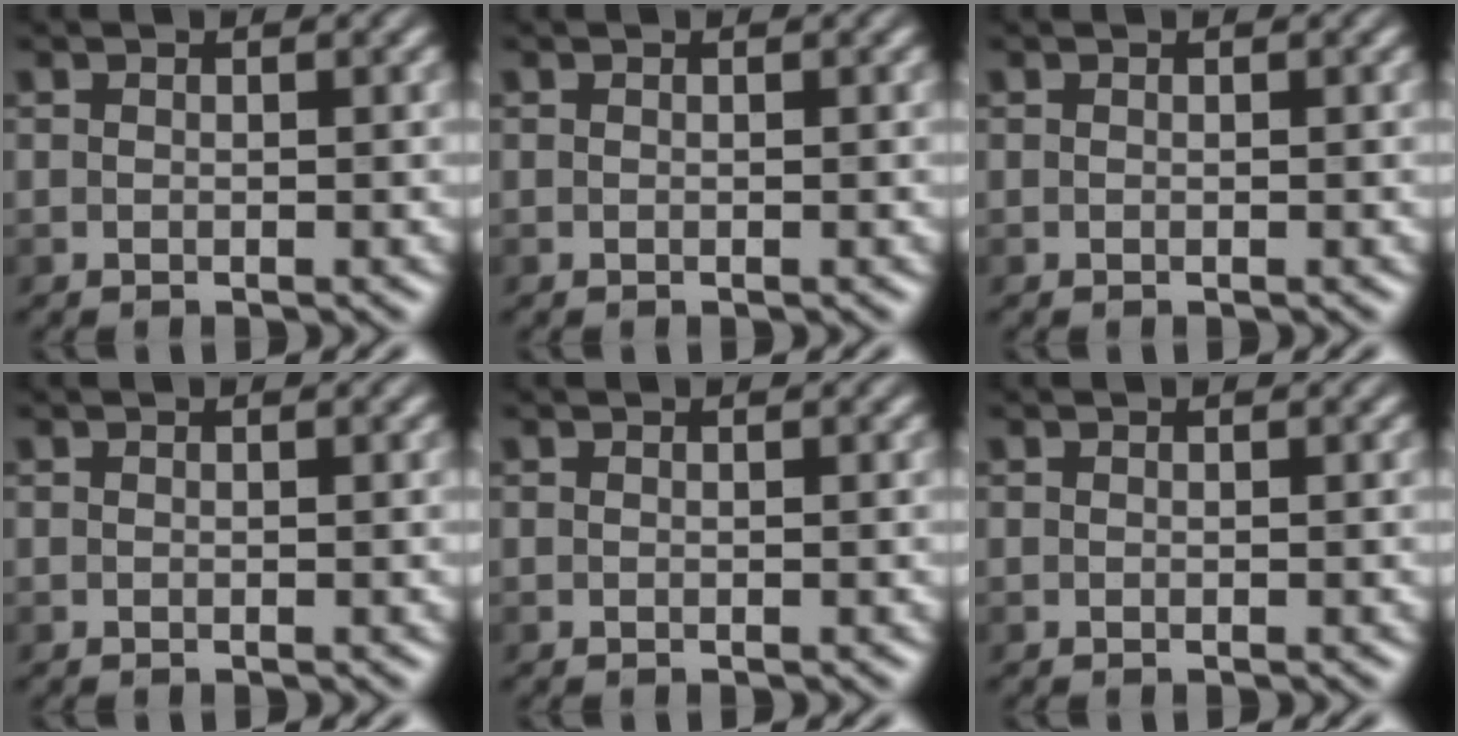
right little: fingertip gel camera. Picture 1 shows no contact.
{"total": 0.0}
{"total": 0.0}
{"total": 0.0}
{"total": 0.0}
{"total": 0.0}